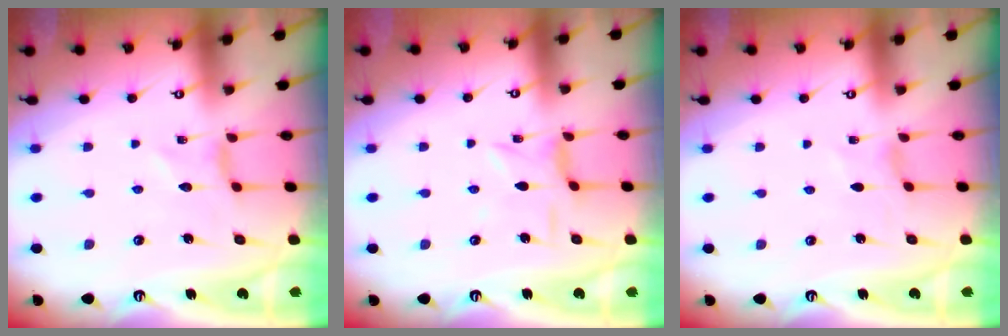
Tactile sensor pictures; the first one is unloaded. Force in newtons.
{"total": 1.4, "press": 1.3, "slide": 0.4}
{"total": 0.6, "press": 0.5, "slide": 0.2}